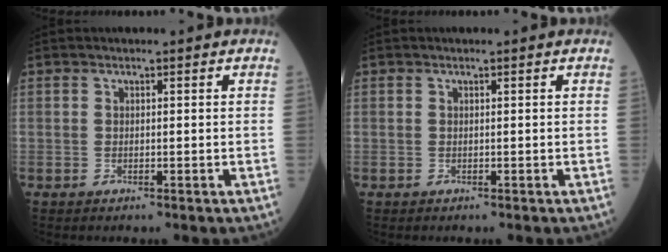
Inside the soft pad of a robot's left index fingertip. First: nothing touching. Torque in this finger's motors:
{"motor_torque": [0.00, 0.00, 0.00, 0.00]}